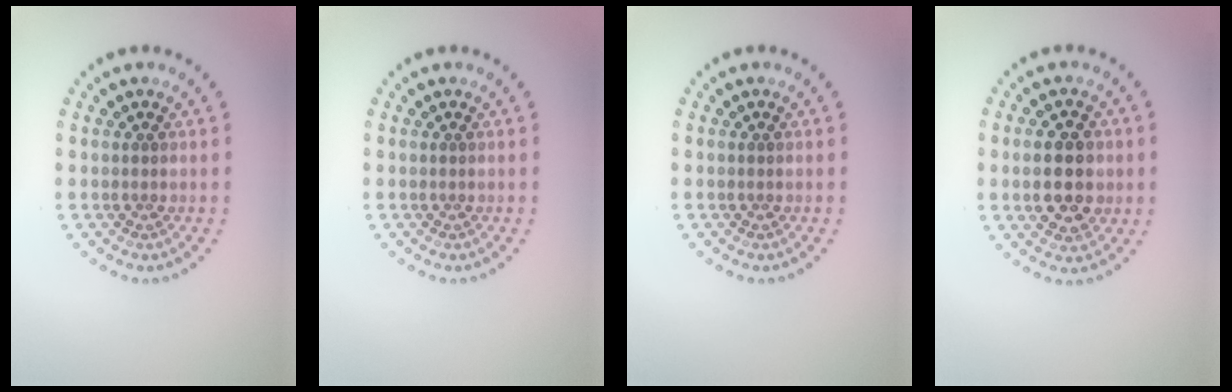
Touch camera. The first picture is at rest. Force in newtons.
{"total": 0.0}
{"total": 0.0}
{"total": 5.3, "press": 5.3, "slide": 0.2}